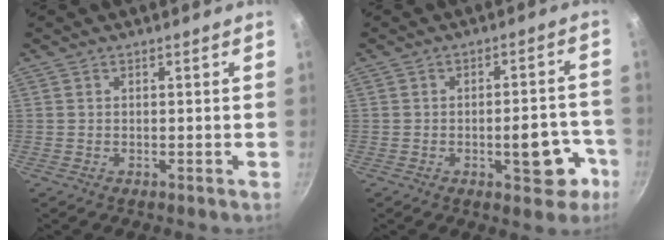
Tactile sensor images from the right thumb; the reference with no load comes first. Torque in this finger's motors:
{"motor_torque": [1.97, 1.73, 1.11, -0.65, 0.19]}